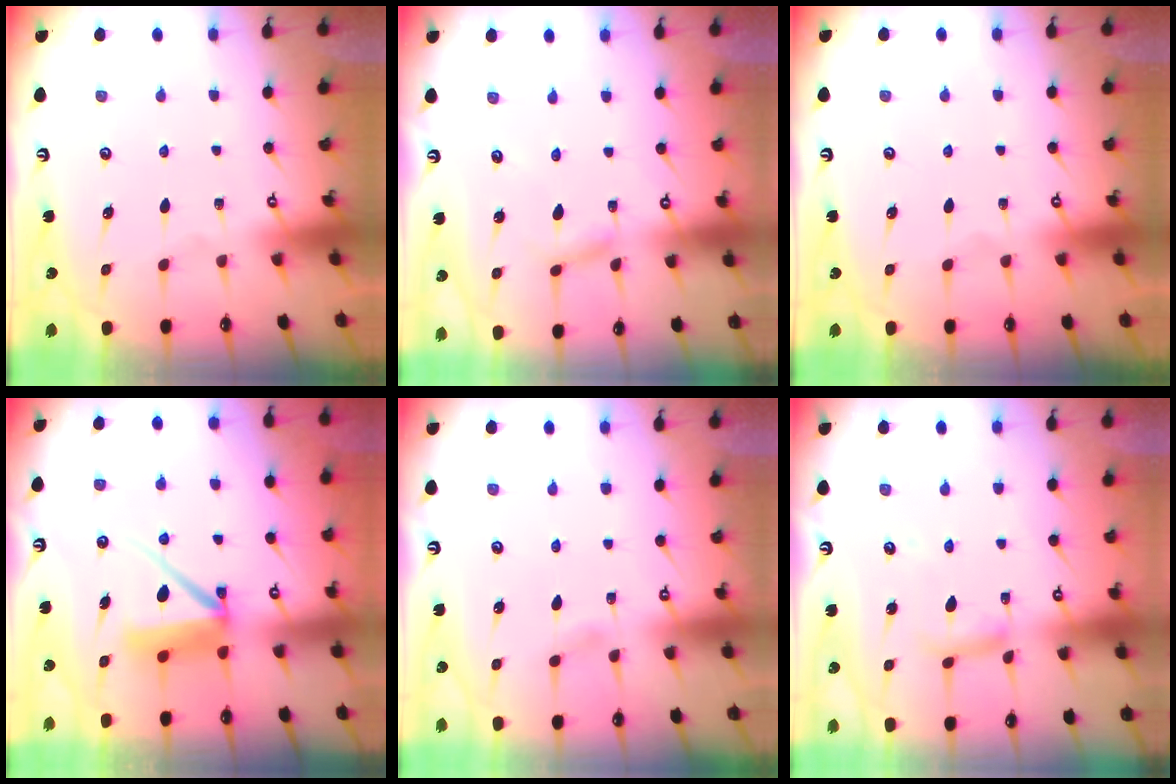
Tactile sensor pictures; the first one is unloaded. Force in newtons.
{"total": 2.2, "press": 2.2, "slide": 0.3}
{"total": 0.0}
{"total": 8.6, "press": 8.5, "slide": 1.1}
{"total": 1.6, "press": 1.6, "slide": 0.2}
{"total": 7.8, "press": 7.8, "slide": 0.5}